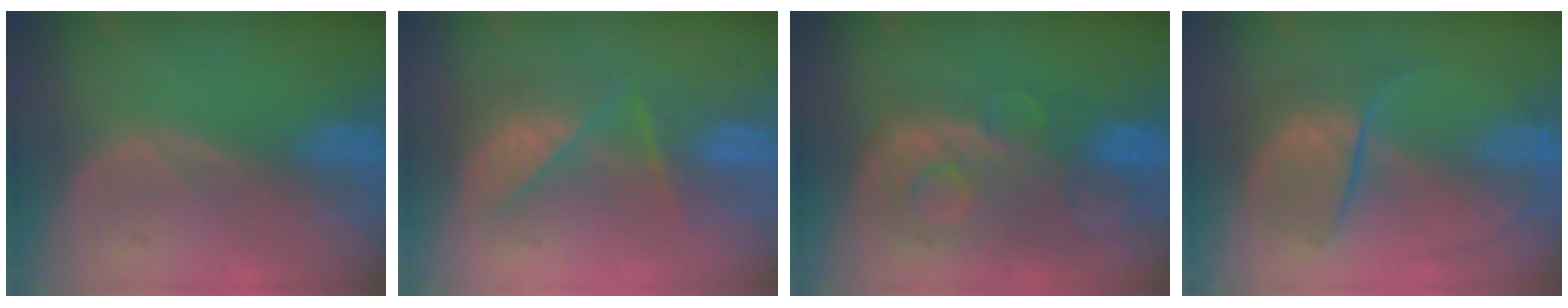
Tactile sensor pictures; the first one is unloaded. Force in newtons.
{"total": 8.2, "press": 7.1, "slide": 4.1}
{"total": 11.0, "press": 9.7, "slide": 5.3}
{"total": 6.4, "press": 6.4, "slide": 0.6}